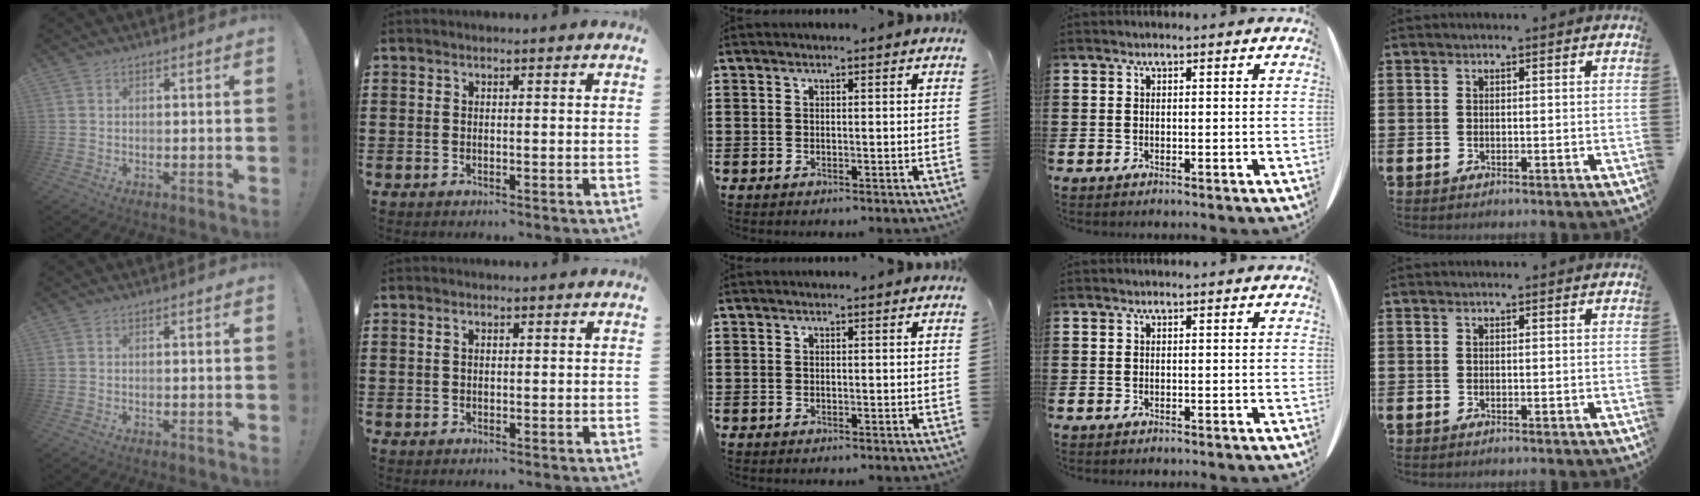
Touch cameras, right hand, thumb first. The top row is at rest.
{"index": {"total": 1.0, "force": [0.3, 0.7, 0.6], "torque": [-0.014, 0.007, 0.005]}}